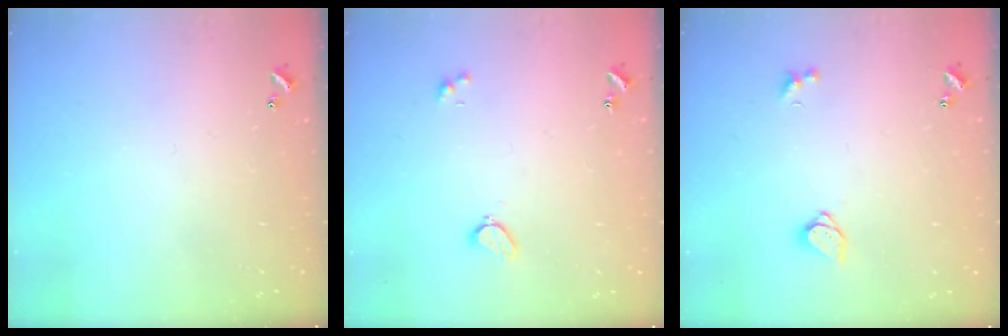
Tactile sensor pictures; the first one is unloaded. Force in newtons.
{"total": 1.9, "press": 1.9, "slide": 0.6}
{"total": 1.6, "press": 1.5, "slide": 0.3}